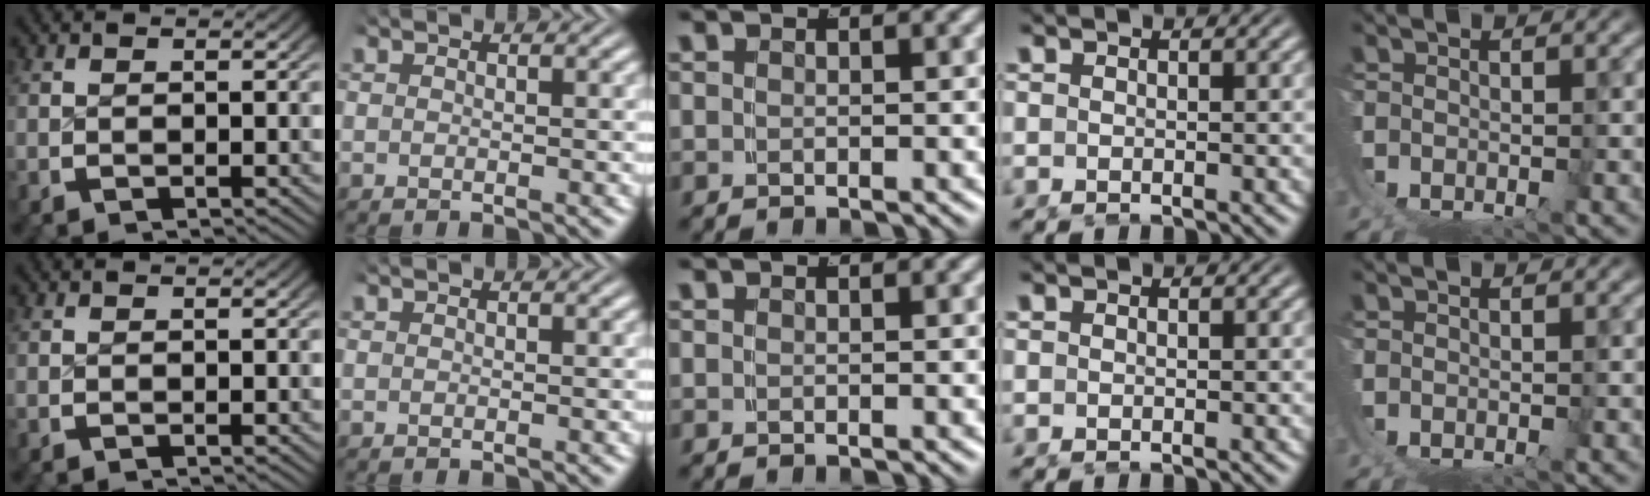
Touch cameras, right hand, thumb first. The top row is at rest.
{}